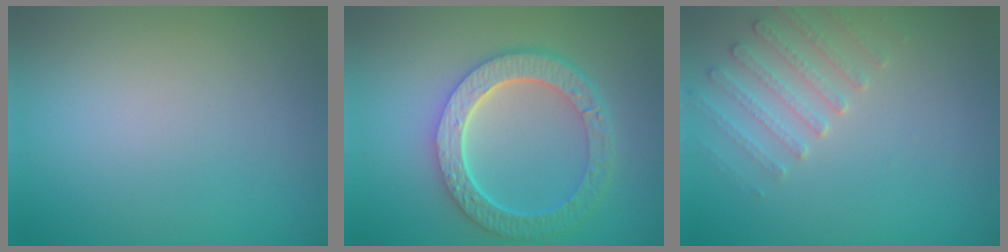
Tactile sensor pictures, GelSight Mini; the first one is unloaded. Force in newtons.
{"total": 6.4, "press": 4.9, "slide": 4.1}
{"total": 2.6, "press": 2.6, "slide": 0.6}